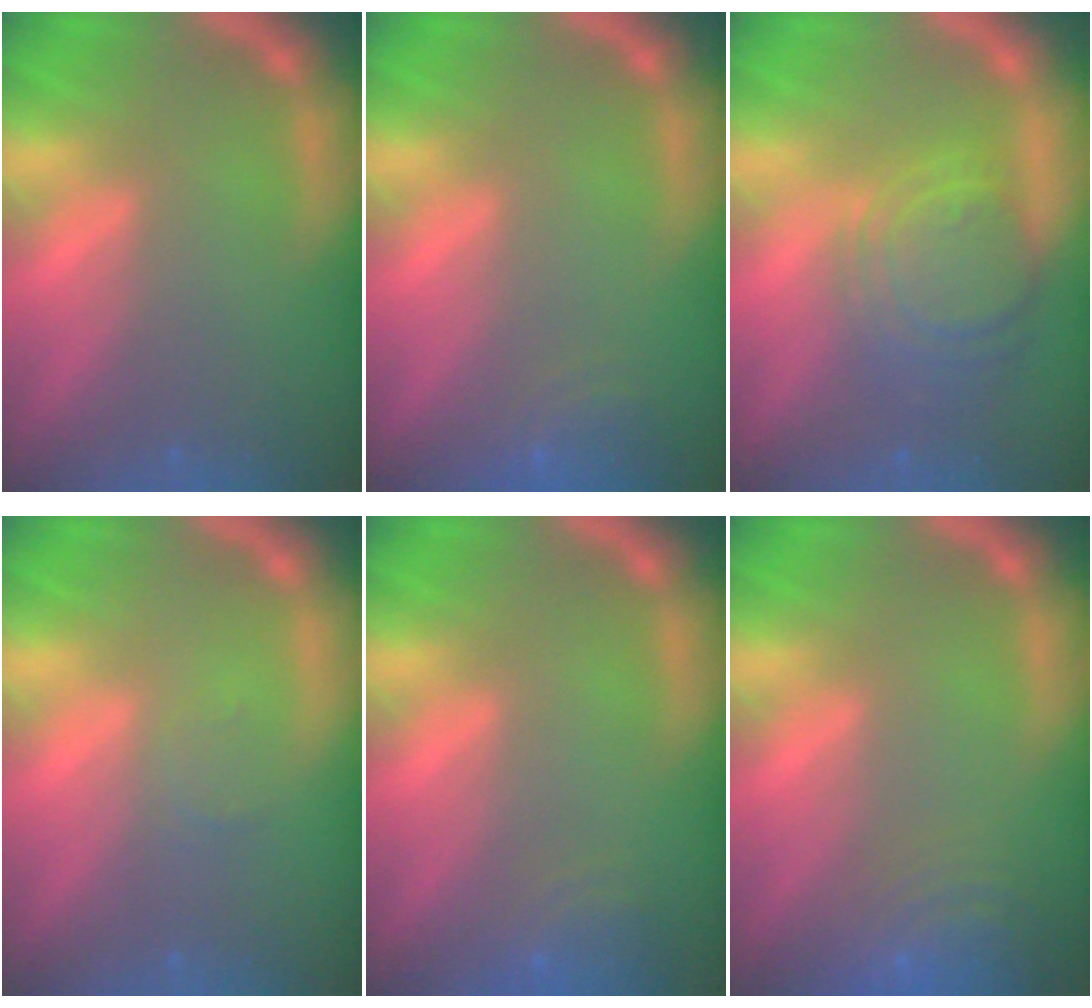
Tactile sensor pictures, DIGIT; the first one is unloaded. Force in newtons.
{"total": 2.5}
{"total": 7.1}
{"total": 1.0}
{"total": 3.0}
{"total": 8.0}